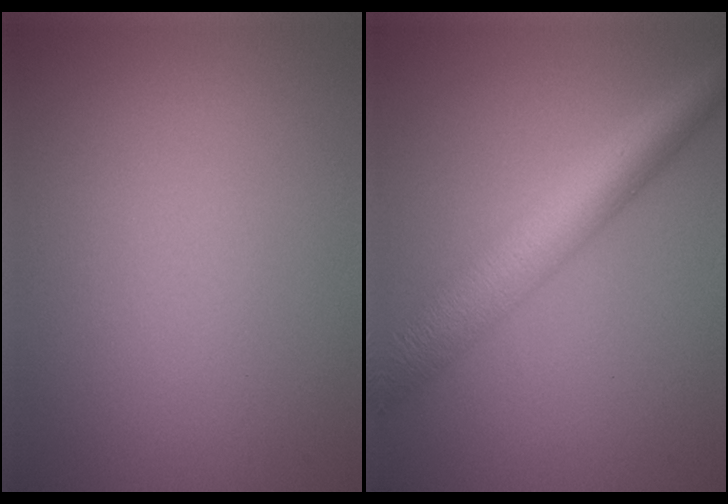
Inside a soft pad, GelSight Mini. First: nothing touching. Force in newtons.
{"total": 6.6, "press": 6.6, "slide": 0.1}